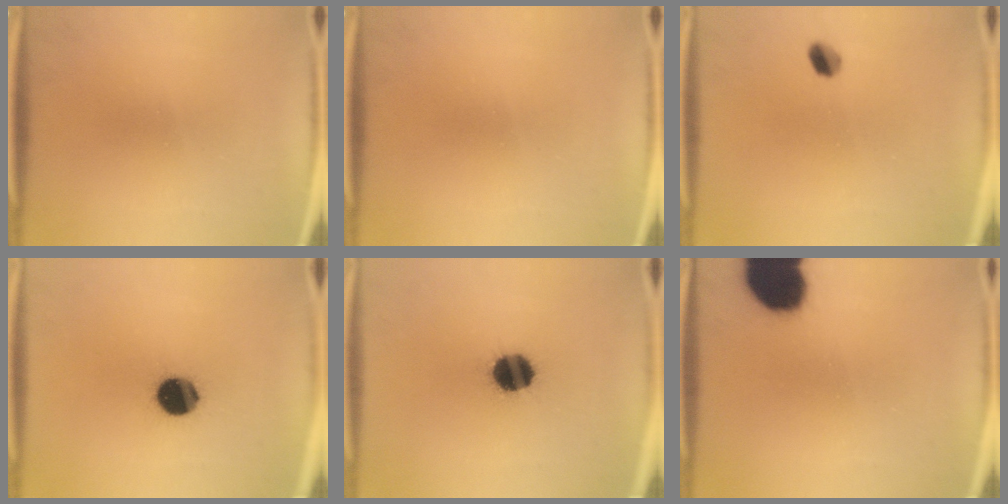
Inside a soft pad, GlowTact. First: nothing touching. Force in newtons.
{"total": 0.0}
{"total": 2.7}
{"total": 11.5}
{"total": 11.0}
{"total": 16.2}